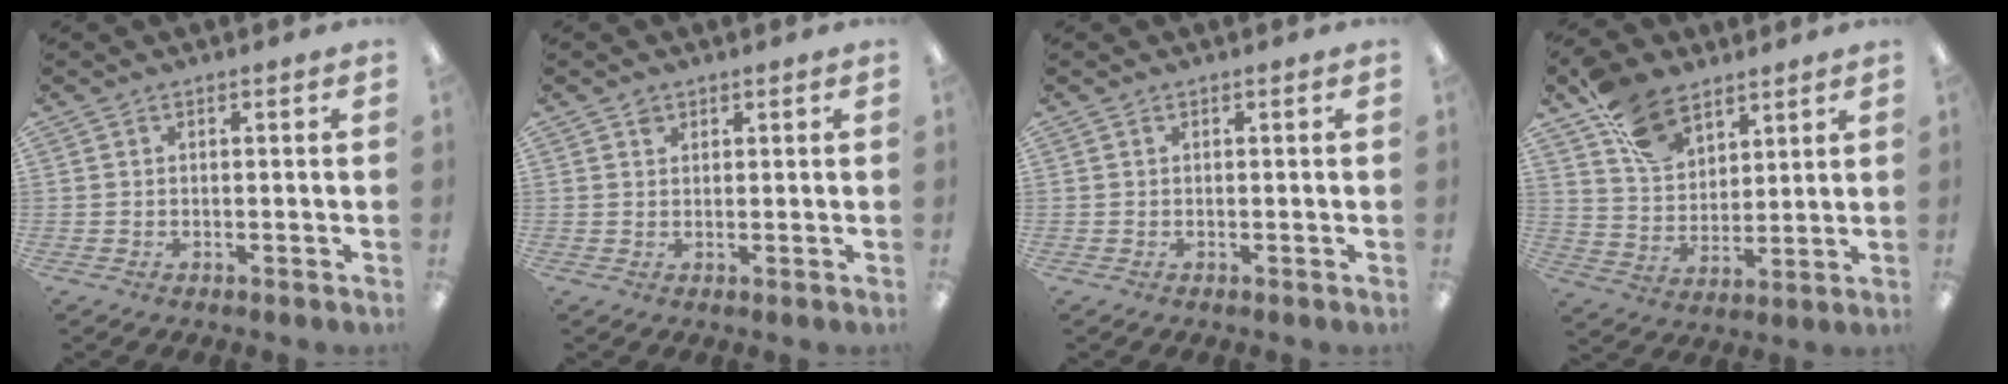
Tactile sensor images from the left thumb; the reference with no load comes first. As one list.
[{"total": 1.3, "force": [1.0, 0.9, 0.3], "torque": [0.001, -0.004, 0.017]}, {"total": 0.0}, {"total": 13.5, "force": [9.1, 8.1, 5.8], "torque": [-0.113, -0.034, 0.175]}]